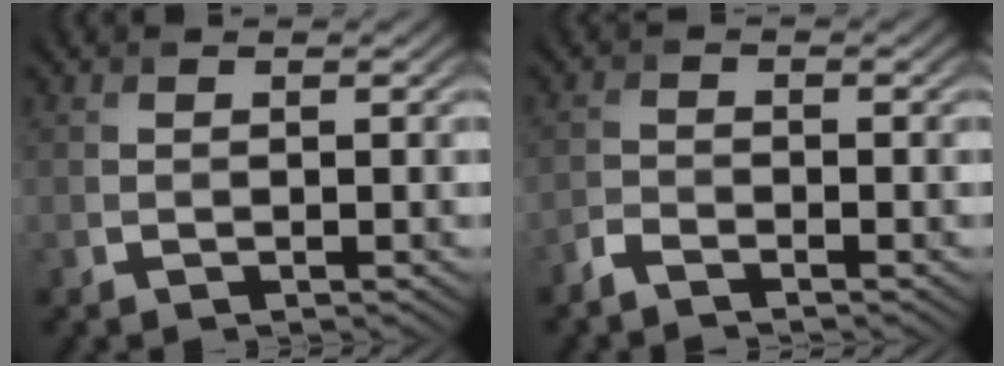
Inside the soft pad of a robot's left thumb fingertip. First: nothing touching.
{"total": 1.9, "force": [-1.7, 0.4, 0.7], "torque": [-0.018, -0.002, -0.044]}